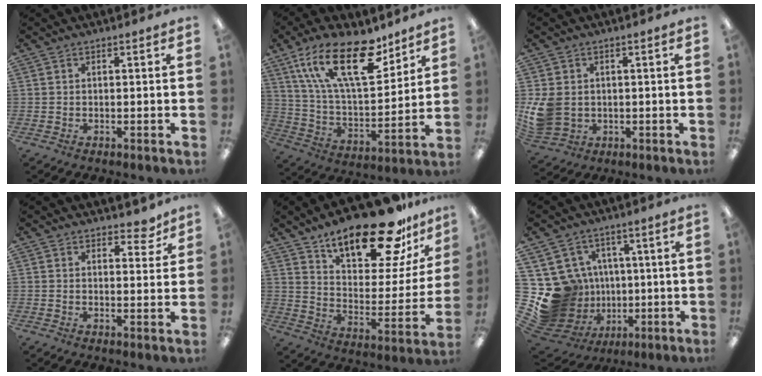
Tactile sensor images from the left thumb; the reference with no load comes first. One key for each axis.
{"total": 22.9, "fx": 13.6, "fy": 9.7, "fz": 15.7, "tx": -0.281, "ty": -0.063, "tz": 0.233}
{"total": 8.6, "fx": 0.1, "fy": 7.2, "fz": 4.7, "tx": -0.110, "ty": 0.012, "tz": 0.008}
{"total": 4.3, "fx": 3.5, "fy": 1.9, "fz": 1.8, "tx": -0.009, "ty": -0.019, "tz": 0.058}
{"total": 24.4, "fx": 18.7, "fy": 7.9, "fz": 13.5, "tx": -0.198, "ty": -0.125, "tz": 0.310}
{"total": 17.5, "fx": -0.3, "fy": 16.5, "fz": 5.8, "tx": -0.121, "ty": -0.017, "tz": 0.043}